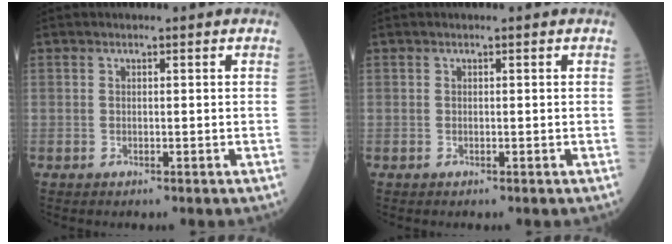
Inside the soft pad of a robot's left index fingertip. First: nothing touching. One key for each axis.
{"total": 0.0}